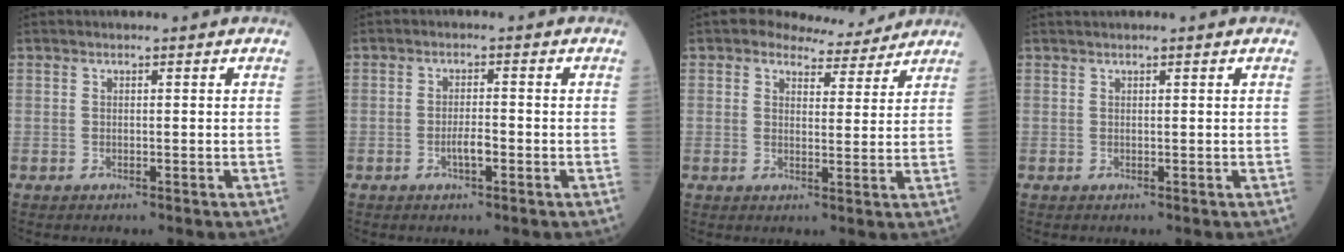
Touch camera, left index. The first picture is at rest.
{"total": 2.3, "force": [-1.1, 0.6, 2.0], "torque": [-0.035, 0.002, -0.019]}
{"total": 5.7, "force": [5.1, 2.4, 0.9], "torque": [-0.015, 0.007, 0.067]}
{"total": 1.1, "force": [1.0, -0.2, 0.6], "torque": [-0.011, 0.015, 0.022]}